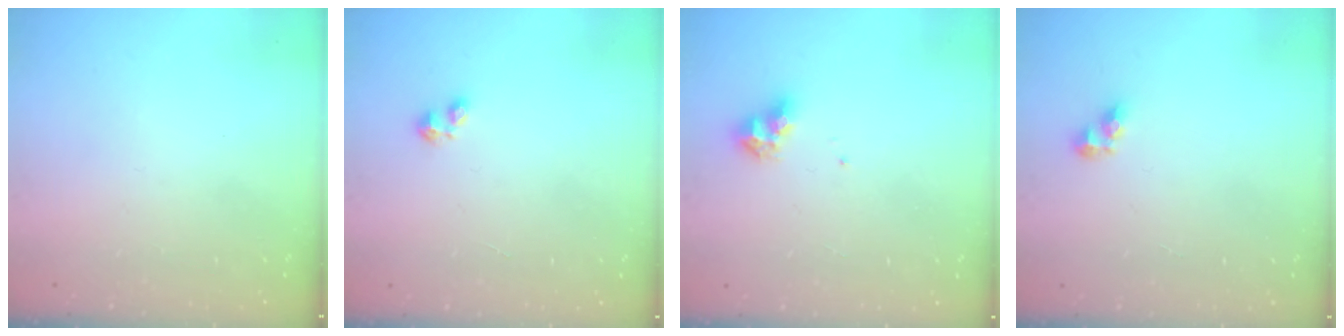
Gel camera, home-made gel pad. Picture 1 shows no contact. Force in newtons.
{"total": 2.2, "press": 2.2, "slide": 0.4}
{"total": 6.1, "press": 6.1, "slide": 1.0}
{"total": 5.0, "press": 5.0, "slide": 0.5}